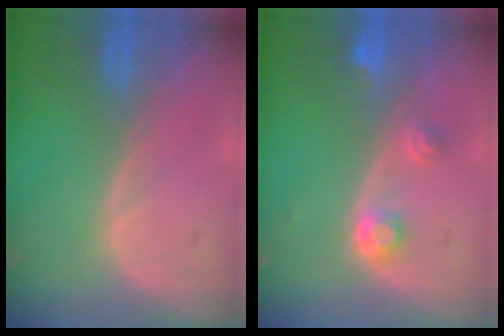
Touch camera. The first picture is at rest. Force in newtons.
{"total": 3.0, "press": 2.8, "slide": 1.0}